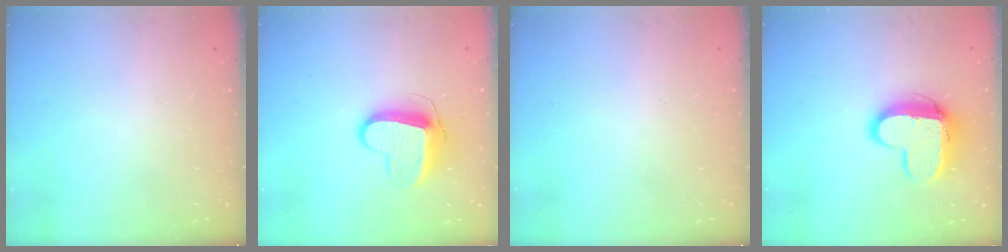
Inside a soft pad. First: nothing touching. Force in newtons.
{"total": 10.9, "press": 10.8, "slide": 0.6}
{"total": 0.6, "press": 0.6, "slide": 0.2}
{"total": 12.0, "press": 11.9, "slide": 1.1}